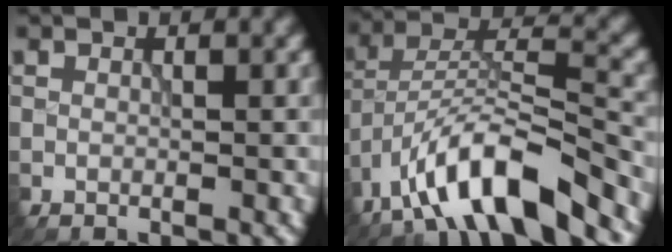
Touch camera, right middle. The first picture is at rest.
{"total": 10.6, "force": [-7.2, 3.0, 7.2], "torque": [-0.117, 0.012, -0.136]}